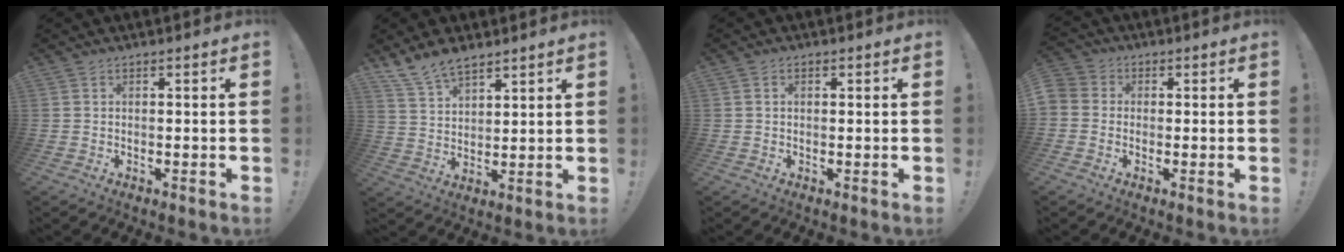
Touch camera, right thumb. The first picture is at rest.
{"total": 9.0, "force": [7.4, 3.9, 3.3], "torque": [-0.064, -0.044, 0.143]}
{"total": 1.0, "force": [0.2, 0.6, 0.7], "torque": [-0.012, 0.003, 0.002]}
{"total": 3.7, "force": [-1.2, 3.1, 1.5], "torque": [-0.040, 0.008, -0.023]}